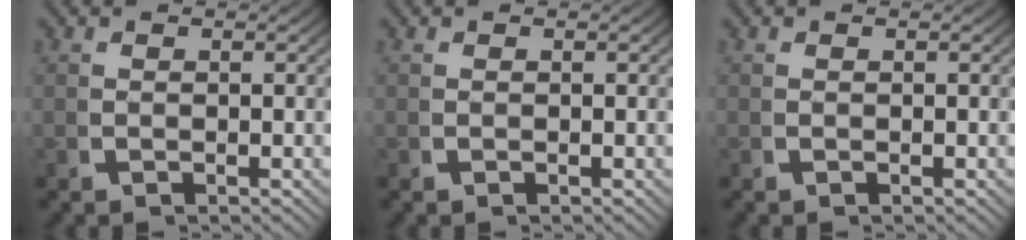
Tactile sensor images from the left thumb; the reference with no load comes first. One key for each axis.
{"total": 0.0}
{"total": 0.0}